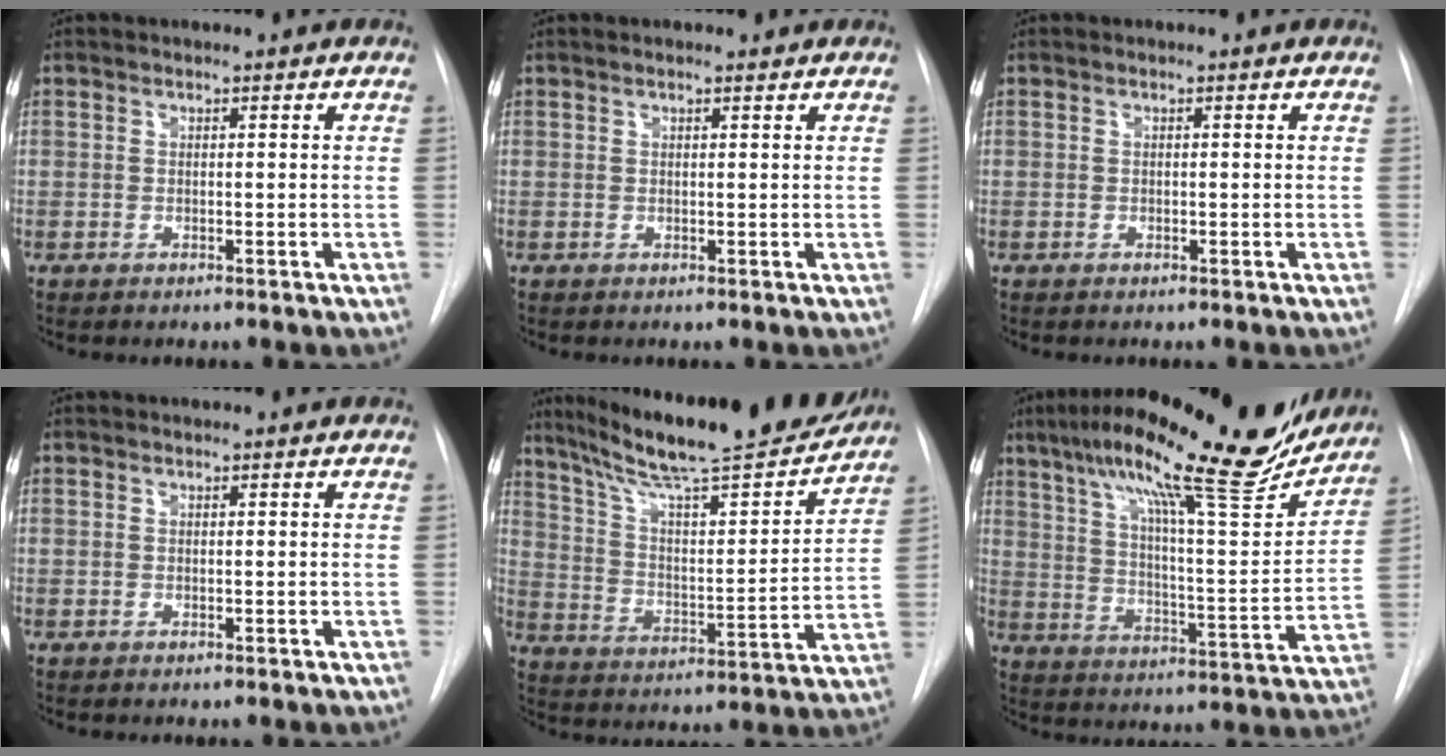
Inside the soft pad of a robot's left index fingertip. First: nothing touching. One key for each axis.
{"total": 1.5, "fx": 1.2, "fy": 0.2, "fz": 0.9, "tx": -0.017, "ty": 0.012, "tz": 0.018}
{"total": 0.0}
{"total": 0.0}
{"total": 23.4, "fx": 20.2, "fy": 2.1, "fz": 11.5, "tx": -0.193, "ty": -0.023, "tz": 0.304}
{"total": 25.5, "fx": 20.0, "fy": 3.3, "fz": 15.4, "tx": -0.253, "ty": 0.003, "tz": 0.289}